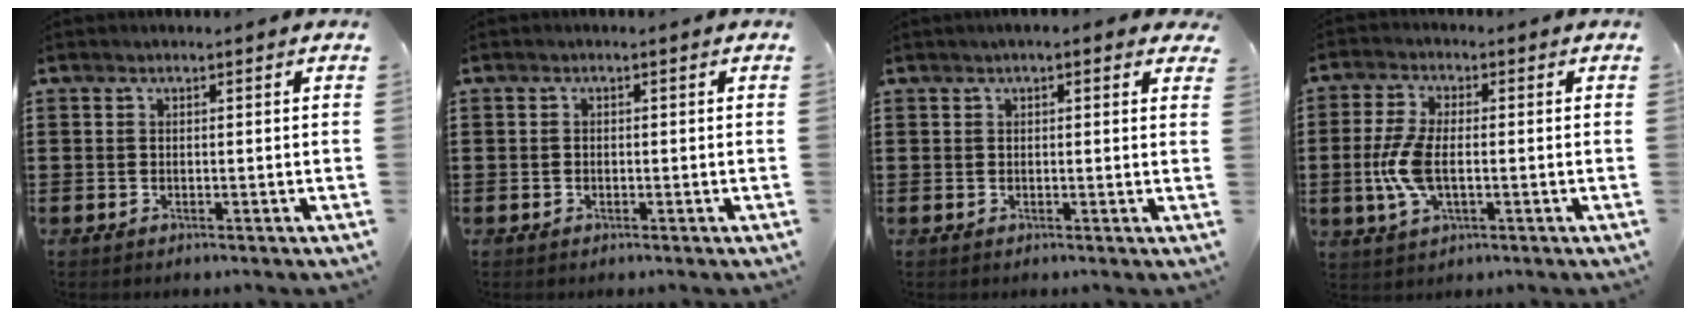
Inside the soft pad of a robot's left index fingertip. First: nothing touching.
{"total": 0.6, "force": [-0.3, 0.5, 0.1], "torque": [-0.006, 0.002, -0.006]}
{"total": 1.4, "force": [0.7, 0.6, 1.1], "torque": [-0.023, 0.007, 0.012]}
{"total": 6.9, "force": [-0.9, 3.1, 6.1], "torque": [-0.150, -0.005, -0.025]}